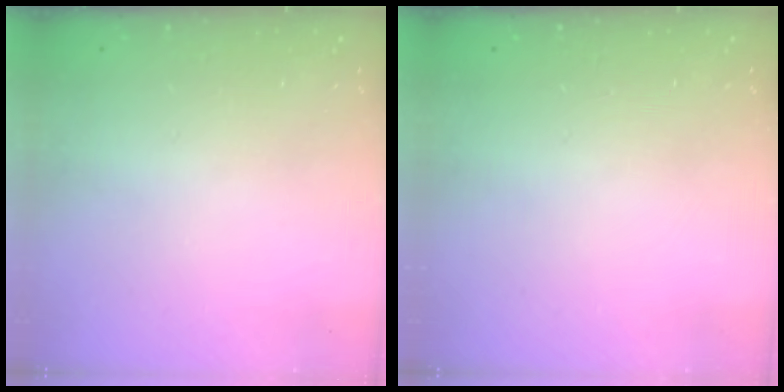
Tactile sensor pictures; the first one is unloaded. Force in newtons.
{"total": 0.0}